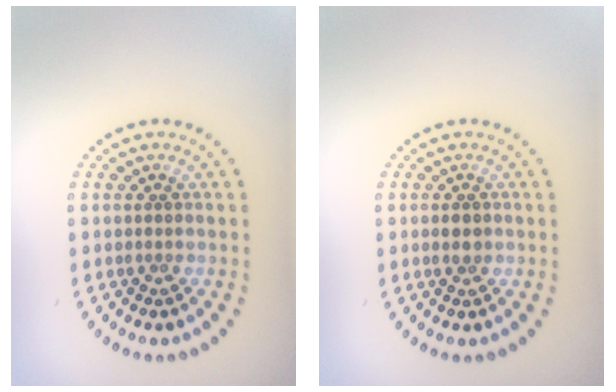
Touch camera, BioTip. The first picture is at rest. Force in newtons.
{"total": 1.4, "press": 1.4, "slide": 0.1}